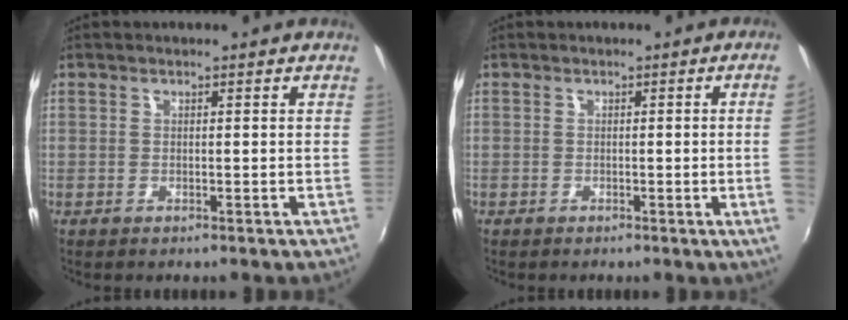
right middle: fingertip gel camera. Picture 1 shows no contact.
{"total": 3.2, "force": [0.0, -1.8, 2.6], "torque": [-0.040, -0.012, 0.006]}